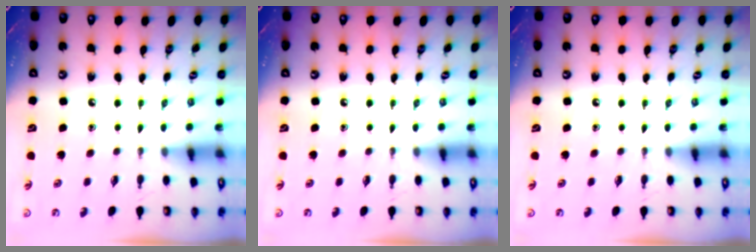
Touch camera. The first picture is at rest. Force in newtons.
{"total": 0.0}
{"total": 0.0}